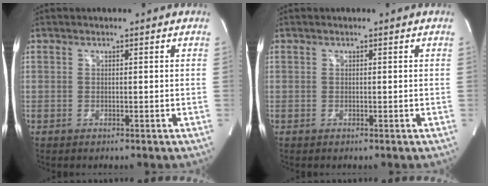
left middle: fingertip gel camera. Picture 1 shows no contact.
{"total": 0.0}